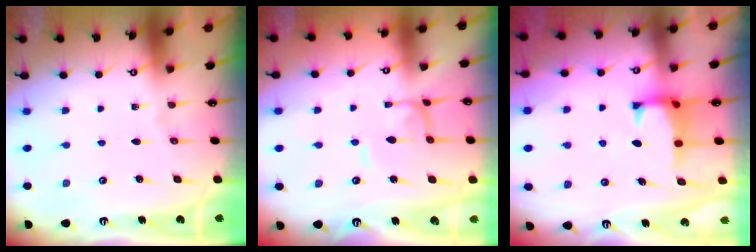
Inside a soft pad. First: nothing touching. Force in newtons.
{"total": 1.5, "press": 1.5, "slide": 0.2}
{"total": 1.1, "press": 0.8, "slide": 0.8}